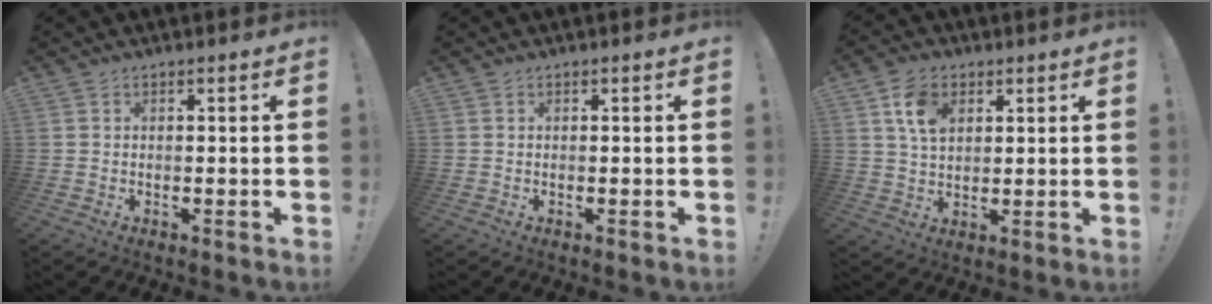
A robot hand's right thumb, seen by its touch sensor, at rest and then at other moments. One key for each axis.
{"total": 0.0}
{"total": 9.1, "fx": 4.0, "fy": 6.2, "fz": 5.3, "tx": -0.083, "ty": -0.004, "tz": 0.077}